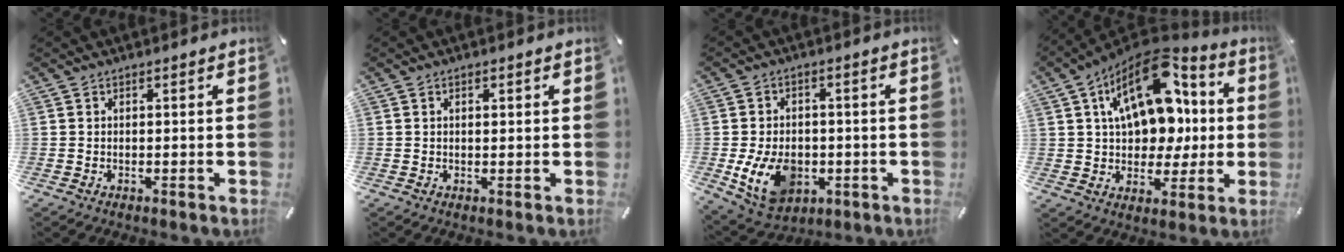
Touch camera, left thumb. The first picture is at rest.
{"total": 1.1, "force": [0.3, 0.6, 0.8], "torque": [-0.017, 0.004, 0.004]}
{"total": 12.5, "force": [-3.1, 9.2, 7.8], "torque": [-0.161, 0.006, -0.052]}
{"total": 19.6, "force": [6.5, 13.1, 13.1], "torque": [-0.206, -0.034, 0.114]}